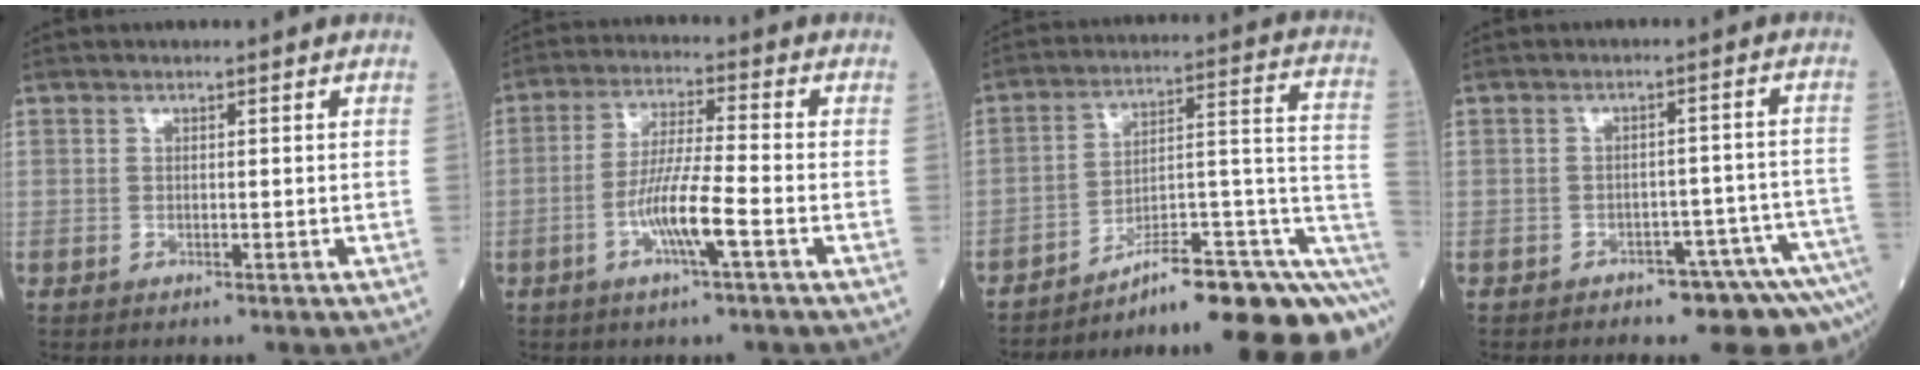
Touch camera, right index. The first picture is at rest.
{"total": 8.0, "force": [-3.0, 0.0, 7.5], "torque": [-0.146, -0.003, -0.059]}
{"total": 19.1, "force": [-14.5, 1.5, 12.3], "torque": [-0.098, 0.048, -0.208]}
{"total": 8.5, "force": [-7.3, 2.3, 3.7], "torque": [-0.021, 0.031, -0.091]}